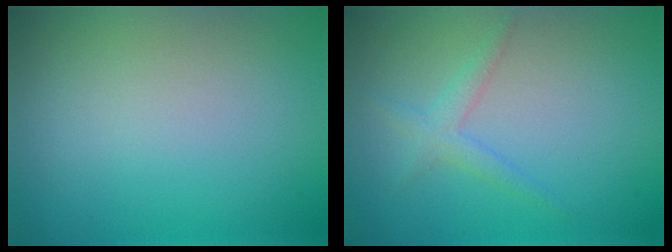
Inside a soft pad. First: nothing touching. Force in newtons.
{"total": 1.8, "press": 1.8, "slide": 0.1}